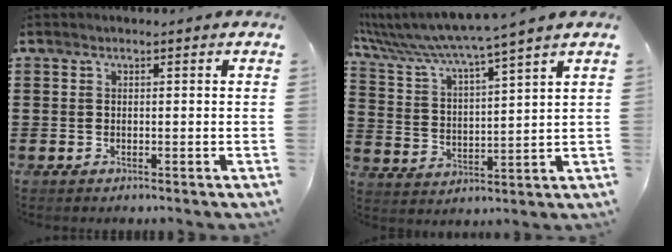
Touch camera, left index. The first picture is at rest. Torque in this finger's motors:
{"motor_torque": [2.14, 0.00, 0.39, 0.14]}